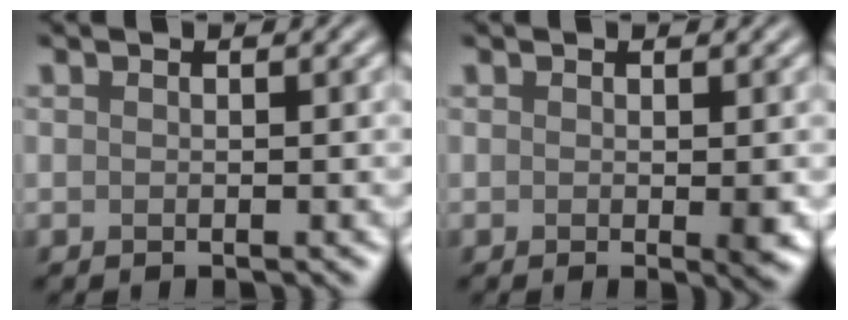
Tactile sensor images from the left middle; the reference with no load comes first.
{"total": 1.5, "force": [-0.2, 0.1, 1.5], "torque": [-0.020, -0.004, -0.001]}